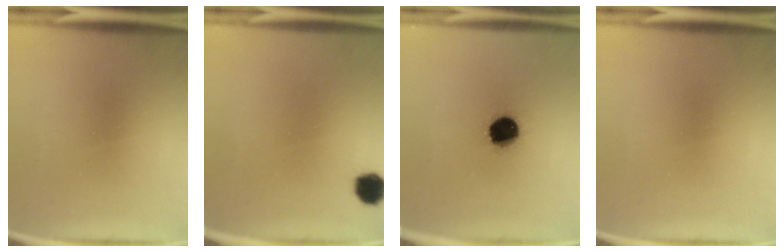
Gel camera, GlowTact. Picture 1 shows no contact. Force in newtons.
{"total": 4.4}
{"total": 11.7}
{"total": 0.0}